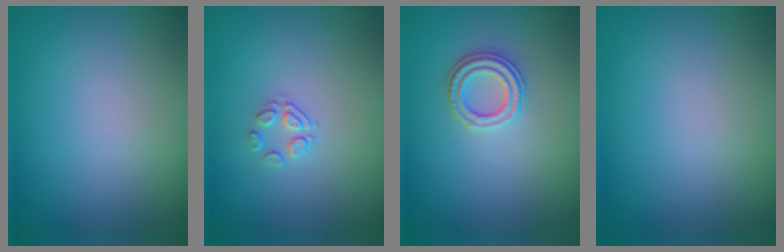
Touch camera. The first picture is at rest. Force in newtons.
{"total": 1.5, "press": 0.8, "slide": 1.3}
{"total": 2.4, "press": 2.0, "slide": 1.3}
{"total": 0.0}